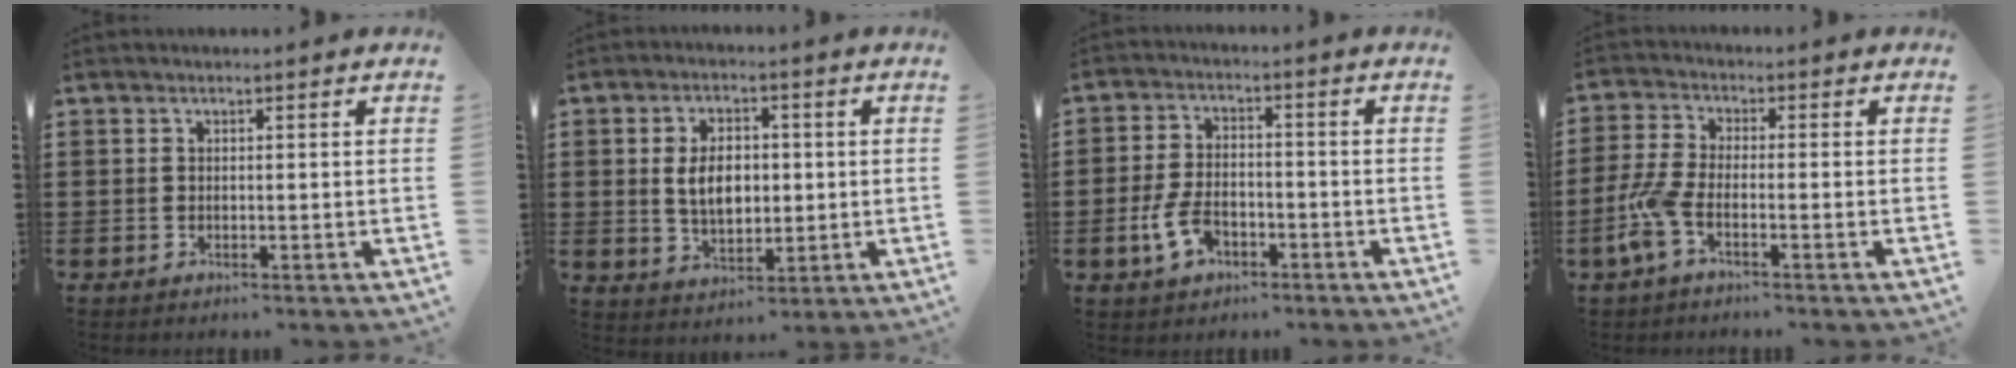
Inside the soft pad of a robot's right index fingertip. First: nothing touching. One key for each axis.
{"total": 6.1, "fx": 0.3, "fy": 3.7, "fz": 4.8, "tx": -0.092, "ty": 0.002, "tz": -0.002}
{"total": 5.6, "fx": -2.3, "fy": 3.2, "fz": 3.9, "tx": -0.091, "ty": 0.001, "tz": -0.046}
{"total": 5.5, "fx": -2.6, "fy": 1.6, "fz": 4.5, "tx": -0.125, "ty": -0.017, "tz": -0.055}